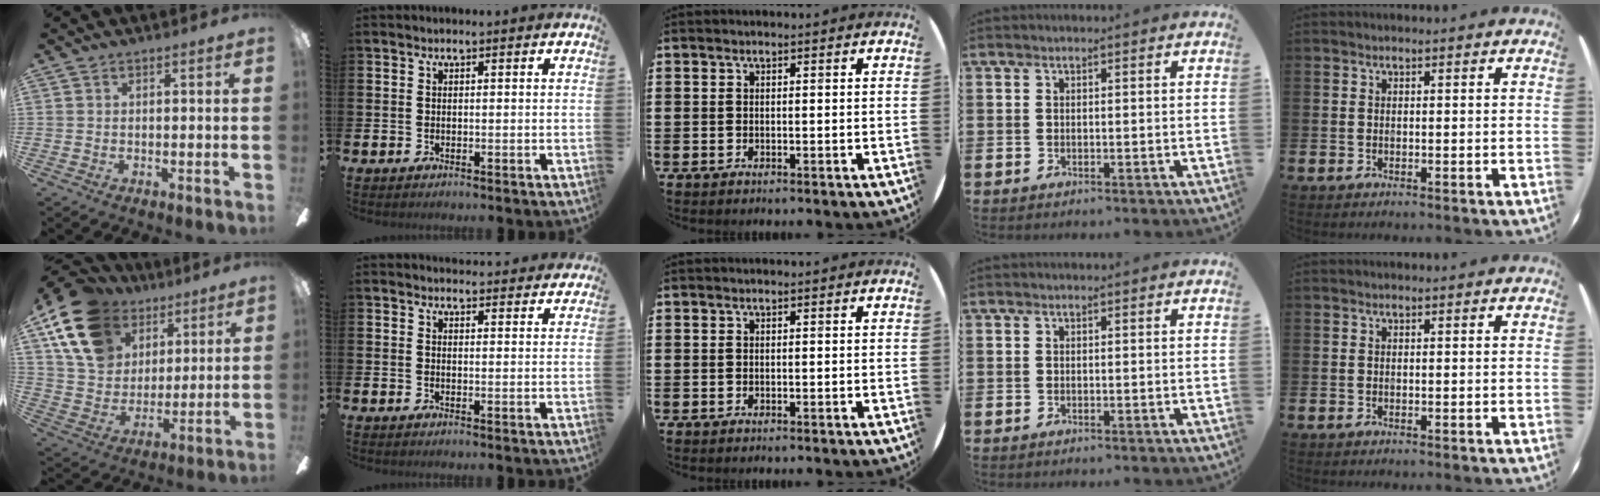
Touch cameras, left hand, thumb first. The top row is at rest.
{"thumb": {"total": 18.2, "force": [9.8, 13.0, 8.2], "torque": [-0.174, -0.033, 0.192]}, "index": {"total": 2.9, "force": [2.9, 0.4, -0.2], "torque": [0.008, -0.021, 0.050]}}